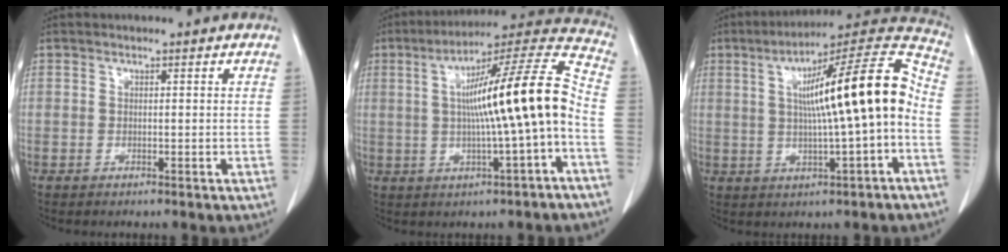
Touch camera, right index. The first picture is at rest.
{"total": 16.4, "force": [-1.0, 0.3, 16.4], "torque": [-0.248, 0.029, -0.020]}
{"total": 16.7, "force": [0.2, 1.2, 16.7], "torque": [-0.250, 0.035, 0.001]}